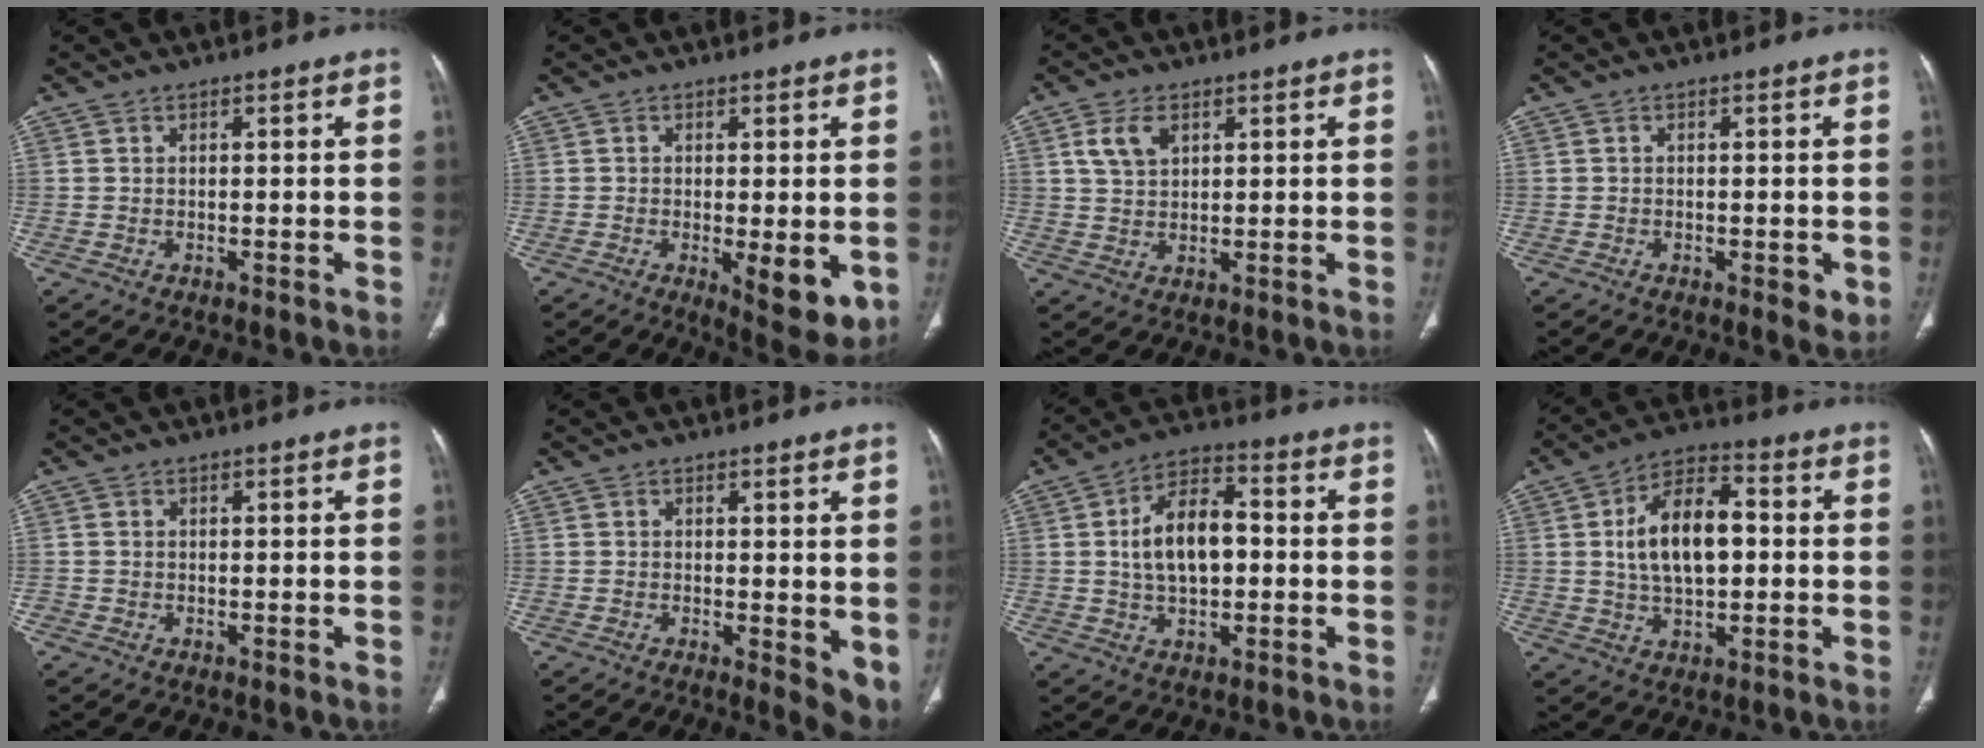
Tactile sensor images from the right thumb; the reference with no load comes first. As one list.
[{"total": 8.1, "force": [-1.8, 2.9, 7.4], "torque": [-0.096, -0.022, -0.020]}, {"total": 5.2, "force": [2.3, 3.2, 3.4], "torque": [-0.058, -0.004, 0.046]}, {"total": 2.6, "force": [-0.7, 1.2, 2.2], "torque": [-0.022, -0.004, -0.008]}, {"total": 0.6, "force": [-0.2, 0.6, 0.0], "torque": [0.001, 0.004, -0.006]}, {"total": 5.7, "force": [0.0, 2.4, 5.2], "torque": [-0.057, -0.015, 0.000]}, {"total": 11.1, "force": [0.2, 6.4, 9.0], "torque": [-0.144, 0.022, -0.001]}, {"total": 13.0, "force": [0.9, 7.1, 10.9], "torque": [-0.173, 0.018, 0.010]}]